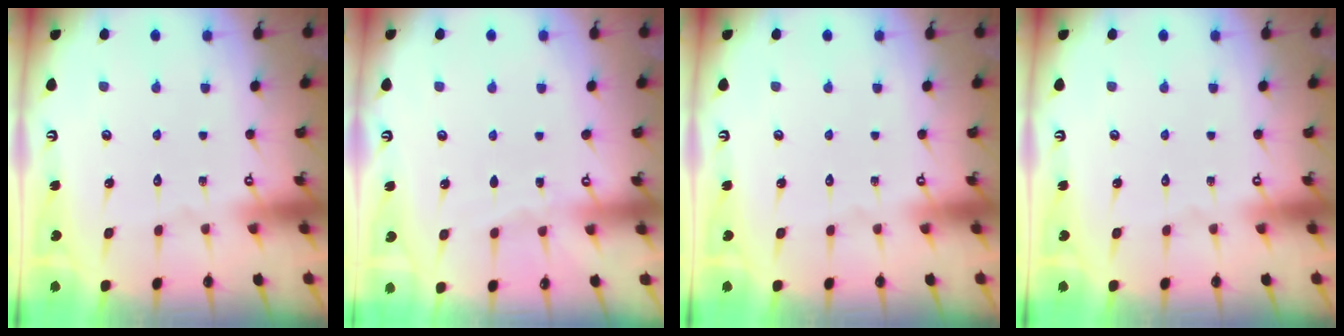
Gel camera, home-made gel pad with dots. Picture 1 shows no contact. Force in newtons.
{"total": 2.6, "press": 2.6, "slide": 0.4}
{"total": 0.0}
{"total": 0.0}